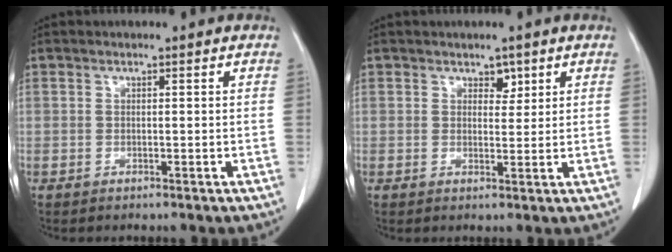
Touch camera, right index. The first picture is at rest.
{"total": 1.9, "force": [1.3, 1.2, 0.9], "torque": [-0.009, -0.003, 0.020]}